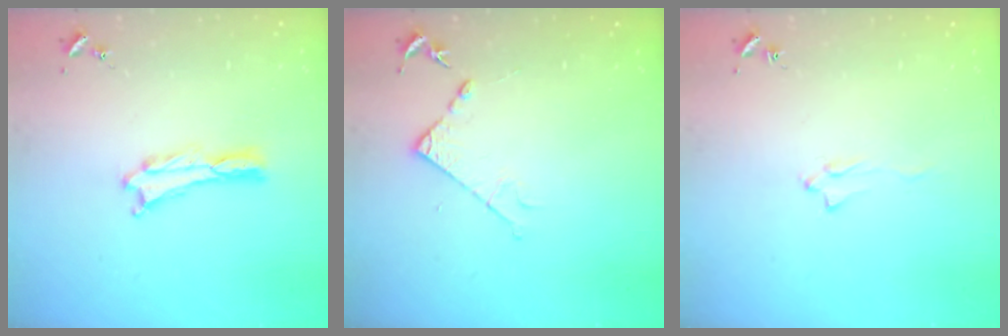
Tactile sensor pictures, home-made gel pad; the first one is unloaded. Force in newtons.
{"total": 4.2, "press": 4.2, "slide": 0.5}
{"total": 1.6, "press": 1.5, "slide": 0.2}